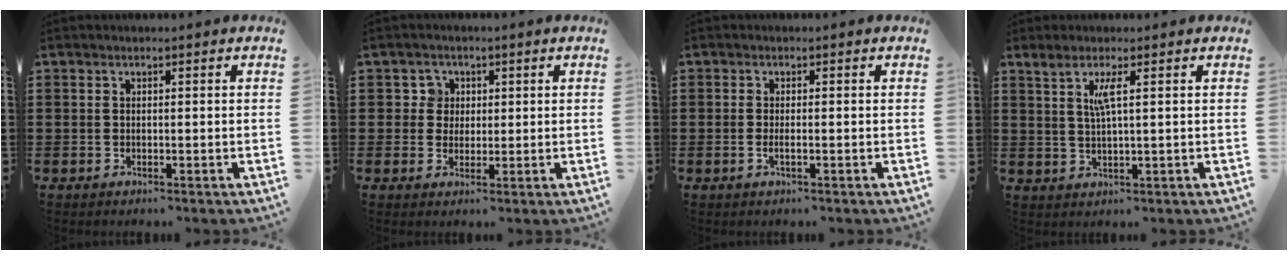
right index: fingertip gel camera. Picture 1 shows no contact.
{"total": 3.3, "force": [0.8, 3.1, 0.5], "torque": [-0.020, 0.008, 0.010]}
{"total": 1.1, "force": [-0.3, 0.0, 1.1], "torque": [-0.022, -0.006, -0.004]}
{"total": 3.3, "force": [1.2, -0.1, 3.0], "torque": [-0.064, -0.003, 0.019]}